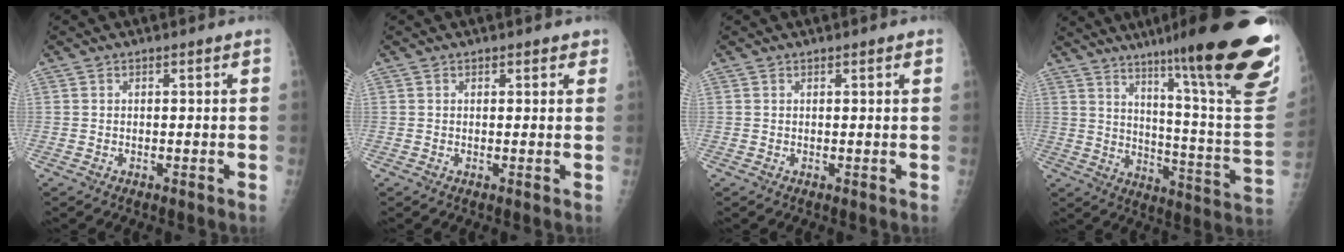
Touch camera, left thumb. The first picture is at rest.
{"total": 1.7, "force": [1.1, 0.9, 0.8], "torque": [0.008, -0.003, 0.009]}
{"total": 1.1, "force": [0.7, 0.2, 0.8], "torque": [-0.009, -0.001, 0.007]}
{"total": 30.1, "force": [18.3, 3.1, 23.7], "torque": [-0.268, -0.083, 0.266]}